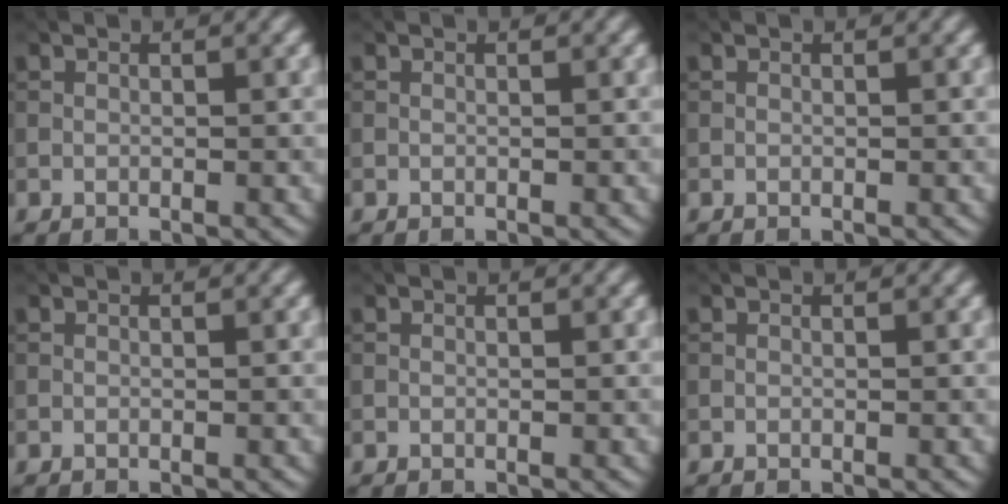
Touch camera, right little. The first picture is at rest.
{"total": 0.0}
{"total": 0.0}
{"total": 0.0}
{"total": 0.0}
{"total": 0.0}